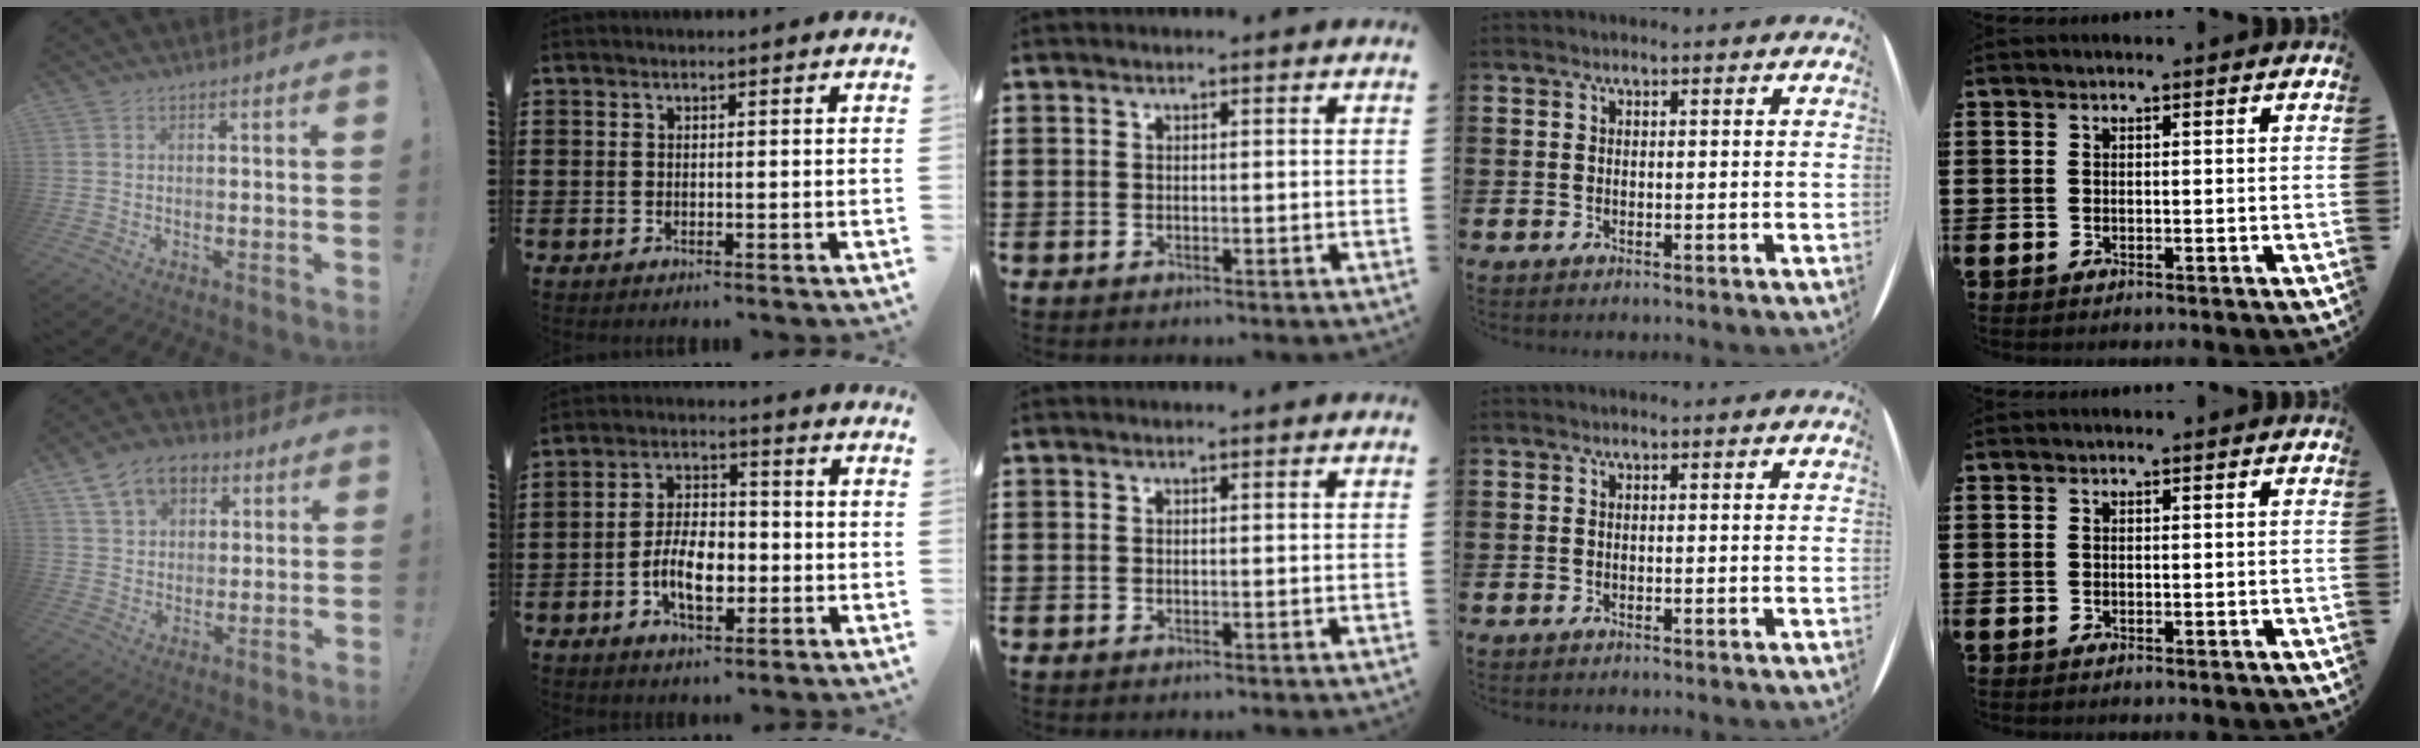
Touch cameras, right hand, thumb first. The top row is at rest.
{"thumb": {"total": 12.0, "force": [5.9, 8.7, 5.8], "torque": [-0.086, -0.020, 0.115]}, "index": {"total": 7.6, "force": [-2.3, 4.1, 5.9], "torque": [-0.122, 0.001, -0.050]}}